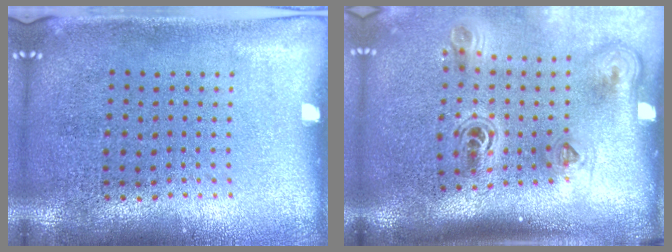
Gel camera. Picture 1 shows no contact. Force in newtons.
{"total": 2.3, "press": 1.5, "slide": 1.7}